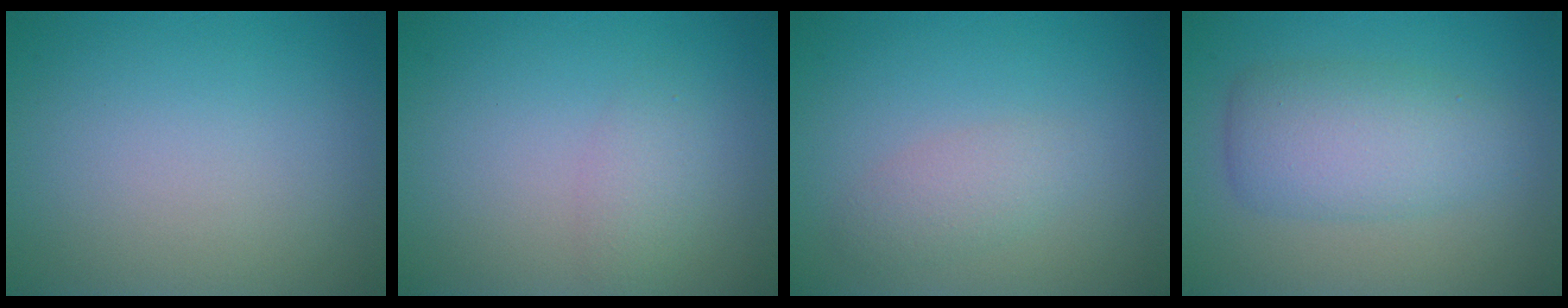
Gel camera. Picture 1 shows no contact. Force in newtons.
{"total": 1.6, "press": 1.6, "slide": 0.1}
{"total": 1.9, "press": 1.9, "slide": 0.1}
{"total": 5.0, "press": 5.0, "slide": 0.1}